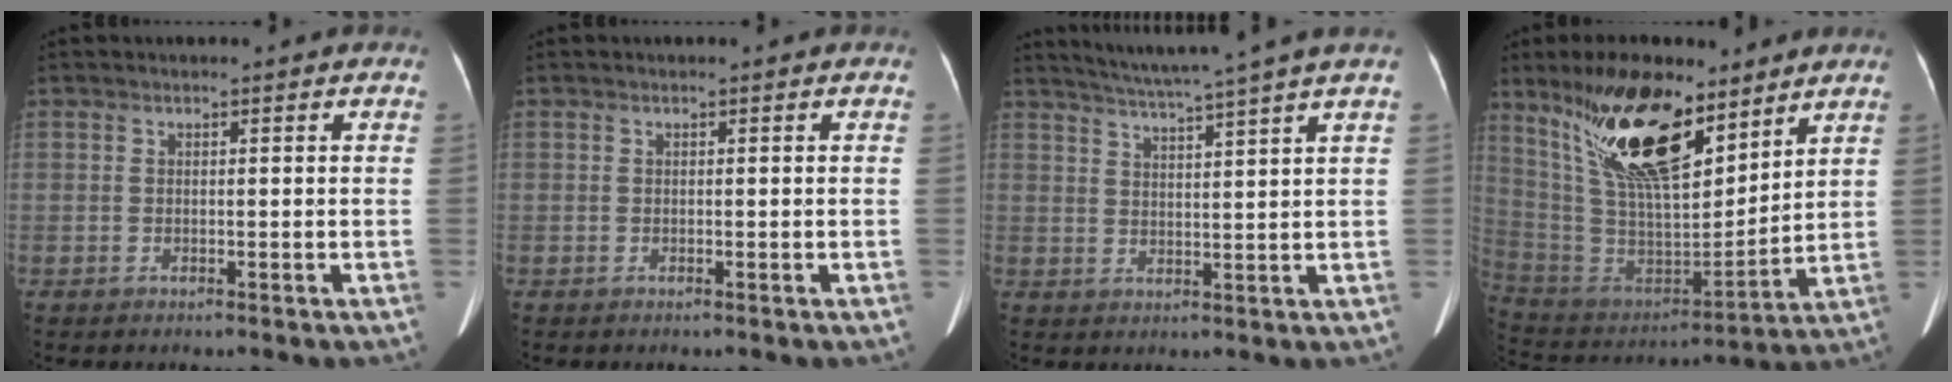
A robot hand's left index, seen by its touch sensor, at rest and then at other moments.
{"total": 0.0}
{"total": 9.9, "force": [8.5, -2.1, 4.8], "torque": [-0.081, 0.004, 0.121]}
{"total": 20.5, "force": [12.8, 6.7, 14.5], "torque": [-0.280, 0.001, 0.238]}